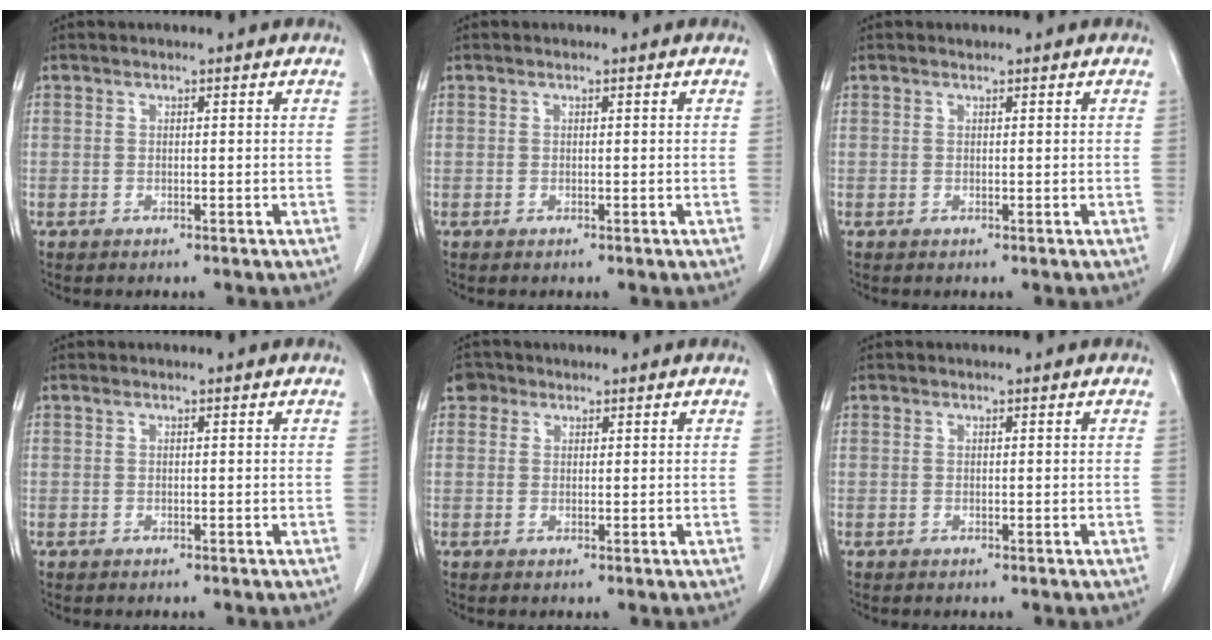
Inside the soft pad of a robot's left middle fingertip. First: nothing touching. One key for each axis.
{"total": 0.0}
{"total": 0.0}
{"total": 0.0}
{"total": 2.0, "fx": 1.2, "fy": 1.6, "fz": 0.3, "tx": -0.003, "ty": 0.008, "tz": 0.016}
{"total": 0.0}